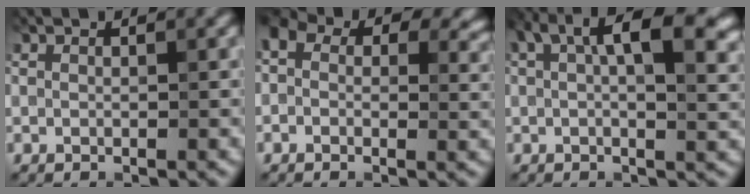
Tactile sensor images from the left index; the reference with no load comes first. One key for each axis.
{"total": 8.6, "fx": 2.9, "fy": 5.8, "fz": 5.6, "tx": -0.082, "ty": 0.027, "tz": 0.035}
{"total": 8.0, "fx": 2.4, "fy": 3.0, "fz": 7.0, "tx": -0.101, "ty": 0.015, "tz": 0.042}